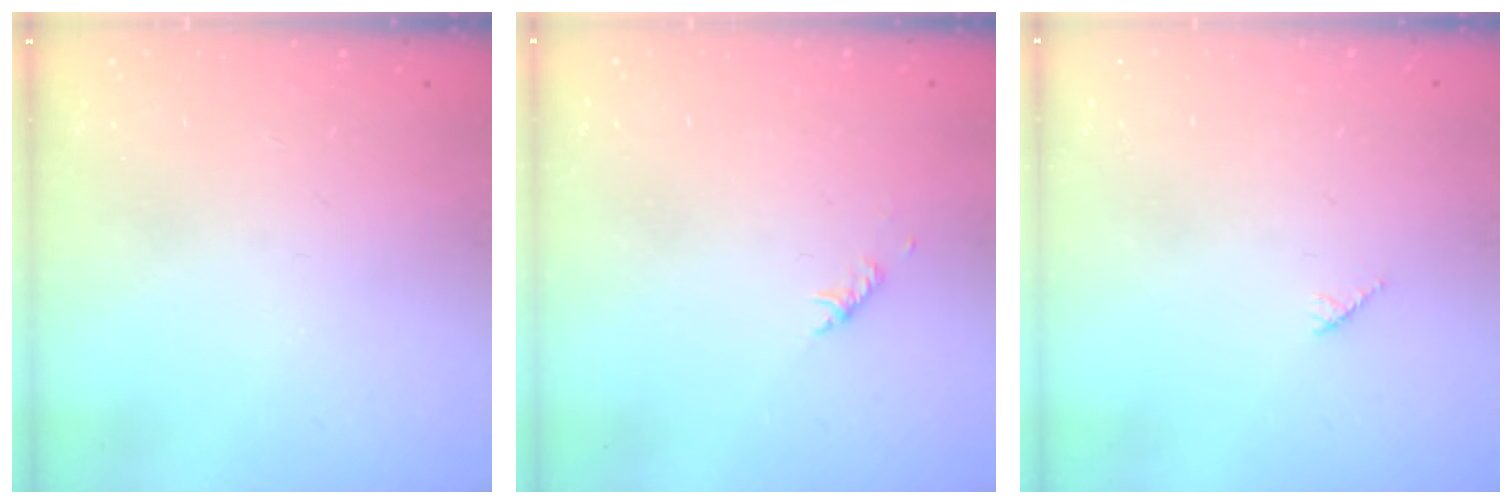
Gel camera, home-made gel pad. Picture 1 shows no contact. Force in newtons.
{"total": 2.8, "press": 2.7, "slide": 0.6}
{"total": 4.2, "press": 4.1, "slide": 0.7}